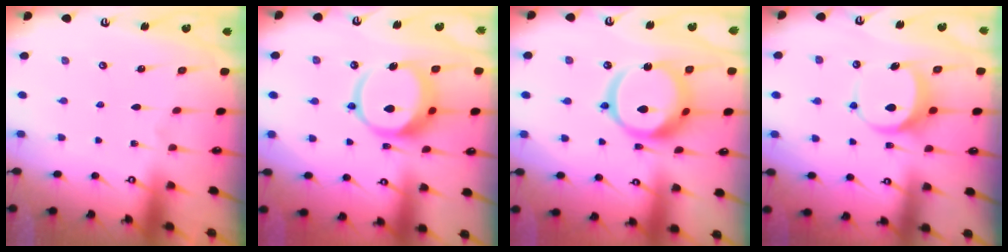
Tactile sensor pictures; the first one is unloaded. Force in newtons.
{"total": 13.4, "press": 13.3, "slide": 1.6}
{"total": 18.5, "press": 18.3, "slide": 2.0}
{"total": 7.2, "press": 7.2, "slide": 0.5}